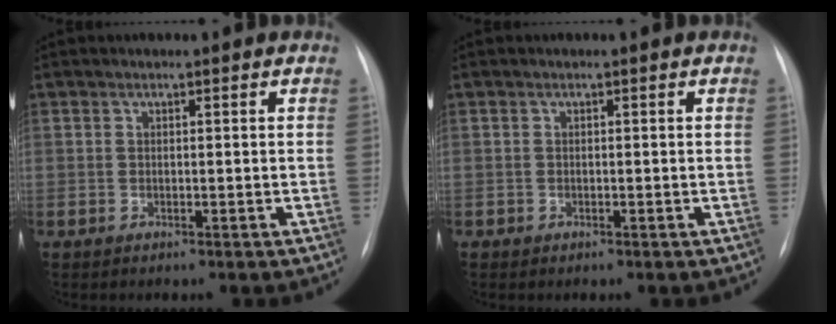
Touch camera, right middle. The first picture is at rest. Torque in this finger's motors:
{"motor_torque": [0.45, -1.17, -0.01, 0.00]}